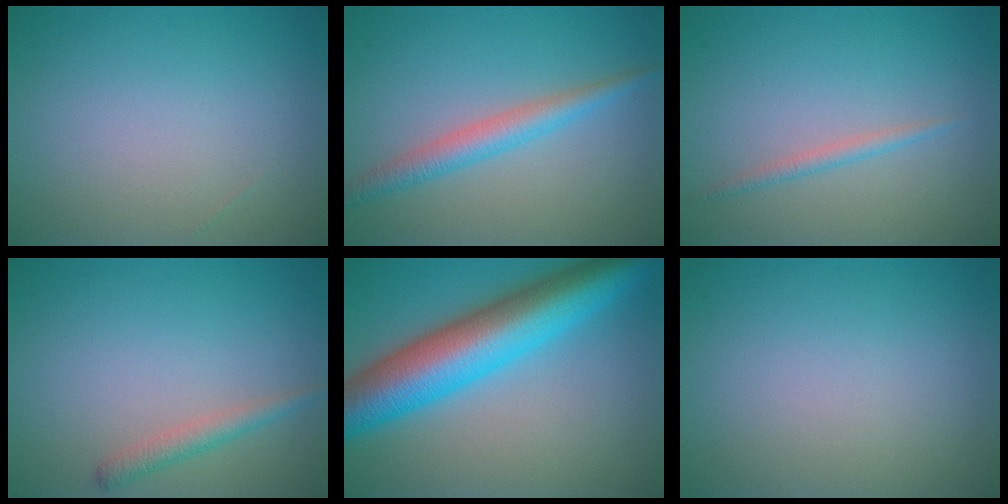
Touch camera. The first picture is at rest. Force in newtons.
{"total": 2.9, "press": 2.9, "slide": 0.0}
{"total": 1.1, "press": 1.1, "slide": 0.1}
{"total": 1.7, "press": 1.7, "slide": 0.1}
{"total": 10.9, "press": 10.9, "slide": 0.2}
{"total": 0.0}